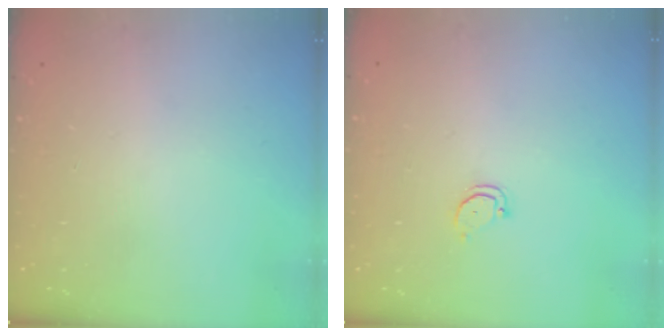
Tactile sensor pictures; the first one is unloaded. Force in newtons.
{"total": 2.5, "press": 2.5, "slide": 0.3}